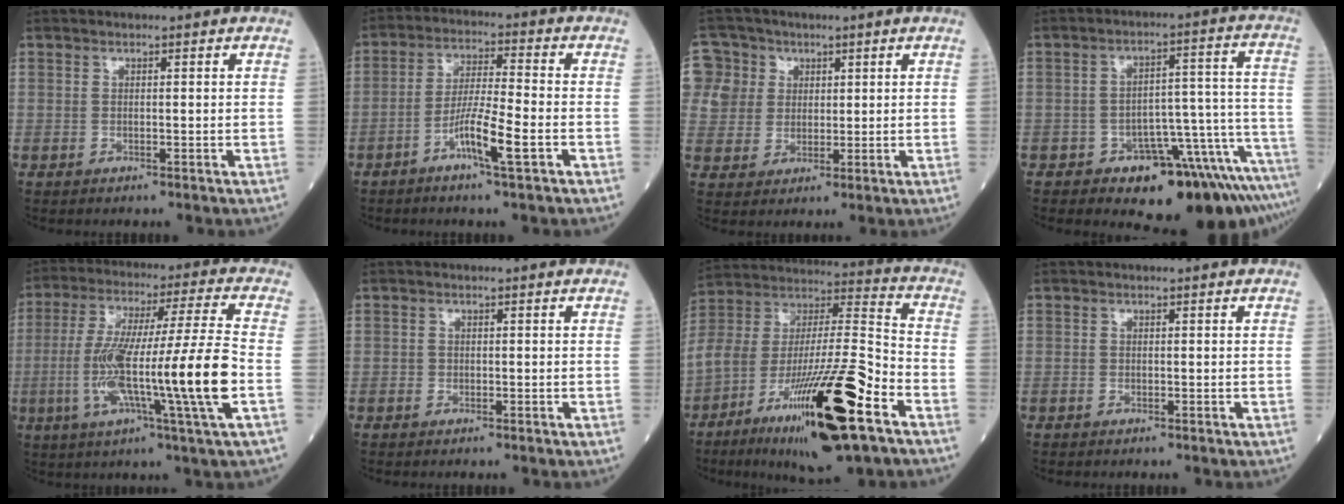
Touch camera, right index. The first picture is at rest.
{"total": 7.4, "force": [-3.5, 0.1, 6.6], "torque": [-0.125, -0.001, -0.066]}
{"total": 9.0, "force": [3.0, 8.5, 0.7], "torque": [-0.019, 0.029, 0.063]}
{"total": 13.5, "force": [-9.6, 3.4, 8.8], "torque": [-0.051, 0.067, -0.129]}
{"total": 18.0, "force": [-3.7, -1.2, 17.5], "torque": [-0.328, -0.004, -0.069]}
{"total": 0.6, "force": [-0.3, 0.5, 0.0], "torque": [0.003, 0.004, -0.006]}
{"total": 25.8, "force": [-12.4, 4.4, 22.2], "torque": [-0.391, -0.028, -0.211]}
{"total": 0.0}